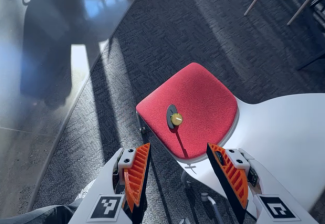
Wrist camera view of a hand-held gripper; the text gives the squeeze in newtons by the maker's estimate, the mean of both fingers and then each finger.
{"total": 0.0}